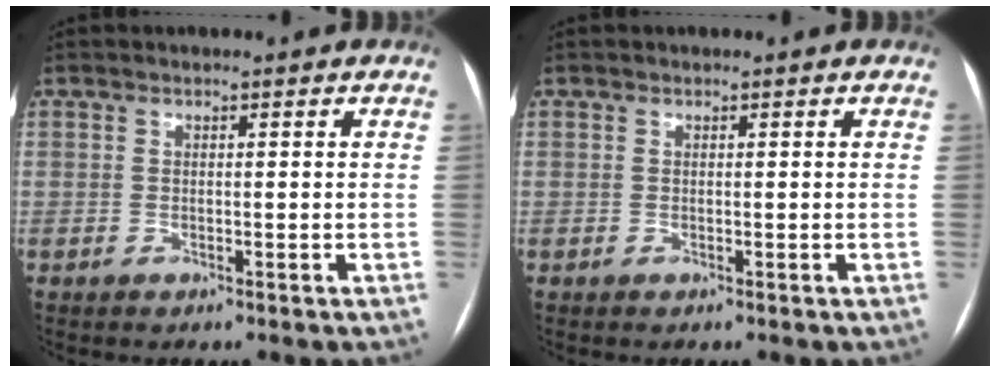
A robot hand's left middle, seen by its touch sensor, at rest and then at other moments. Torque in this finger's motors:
{"motor_torque": [-0.05, 0.04, -0.02, -0.01]}